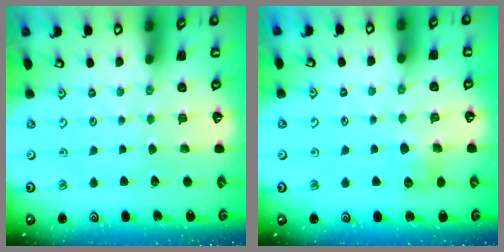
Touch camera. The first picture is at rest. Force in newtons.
{"total": 5.7, "press": 5.7, "slide": 0.5}